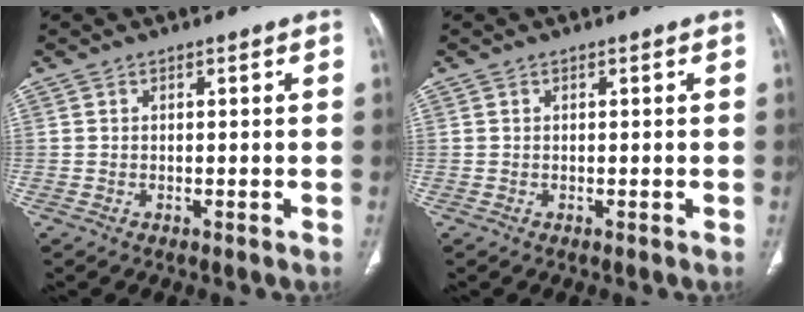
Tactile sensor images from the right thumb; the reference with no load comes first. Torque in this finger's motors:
{"motor_torque": [-0.27, 0.10, -0.15, 0.11, 0.02]}